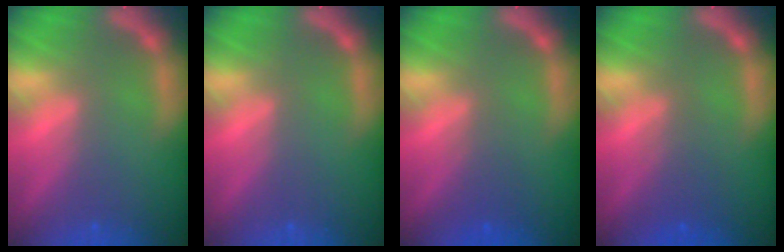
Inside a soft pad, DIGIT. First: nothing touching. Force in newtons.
{"total": 0.0}
{"total": 2.0}
{"total": 2.5}